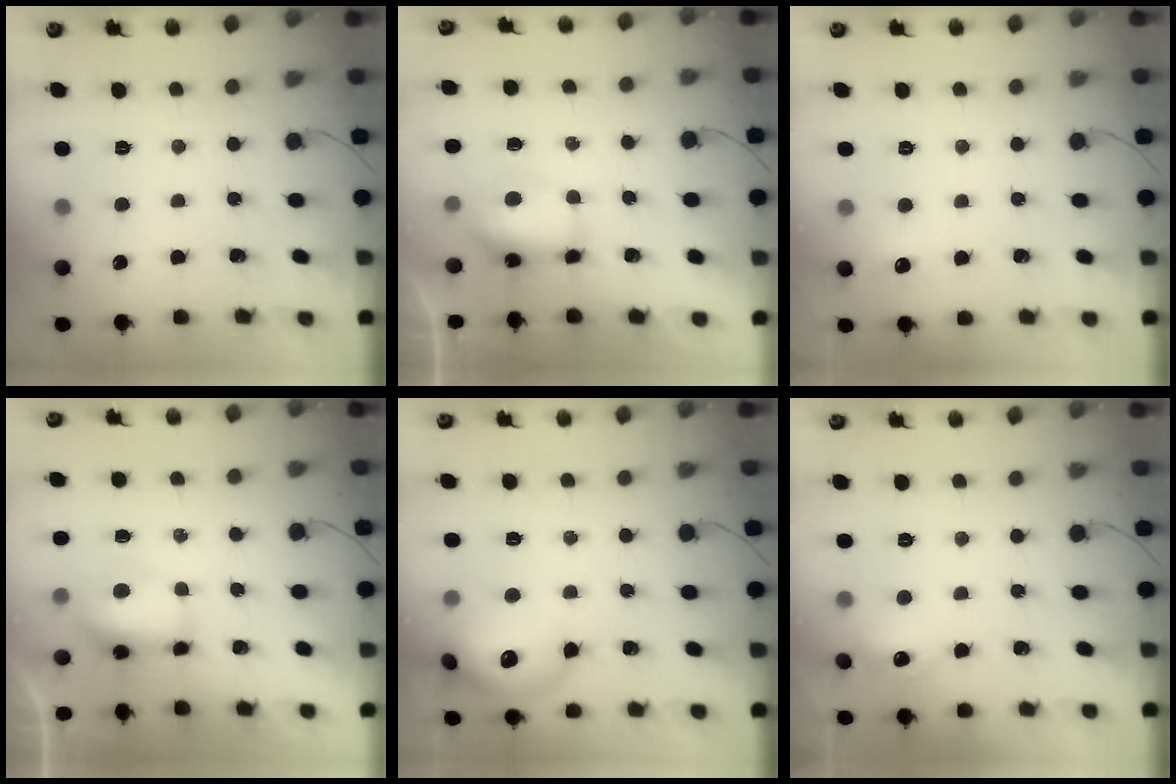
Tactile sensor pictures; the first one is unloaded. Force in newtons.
{"total": 13.9, "press": 8.9, "slide": 10.7}
{"total": 4.2, "press": 3.9, "slide": 1.7}
{"total": 7.4, "press": 7.0, "slide": 2.3}
{"total": 15.1, "press": 15.0, "slide": 1.6}
{"total": 7.8, "press": 7.7, "slide": 0.8}